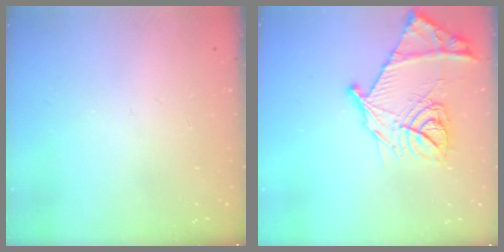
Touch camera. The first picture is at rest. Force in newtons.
{"total": 19.1, "press": 19.0, "slide": 1.8}